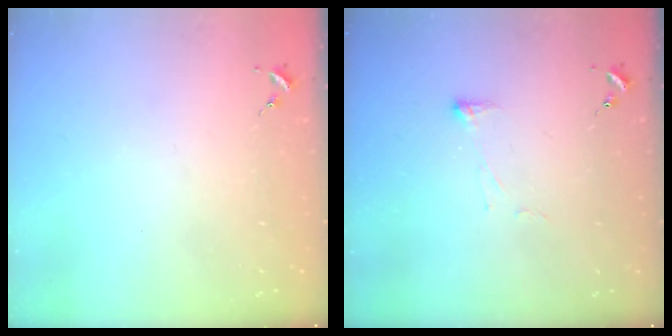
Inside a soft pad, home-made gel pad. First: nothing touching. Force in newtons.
{"total": 3.2, "press": 3.2, "slide": 0.6}